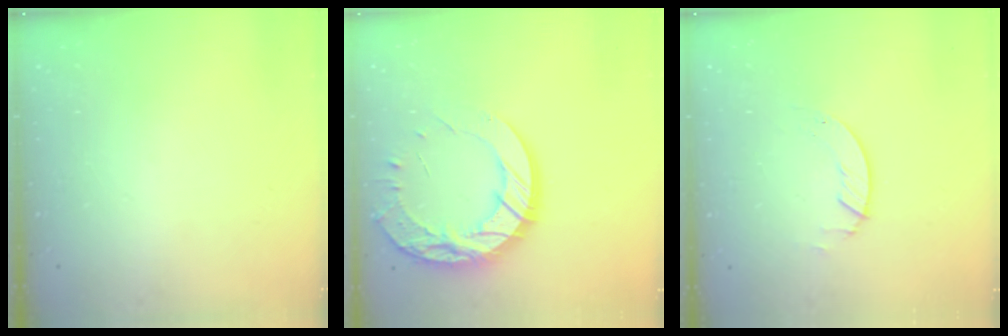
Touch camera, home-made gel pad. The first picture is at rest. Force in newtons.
{"total": 20.4, "press": 20.3, "slide": 1.7}
{"total": 1.3, "press": 1.2, "slide": 0.1}